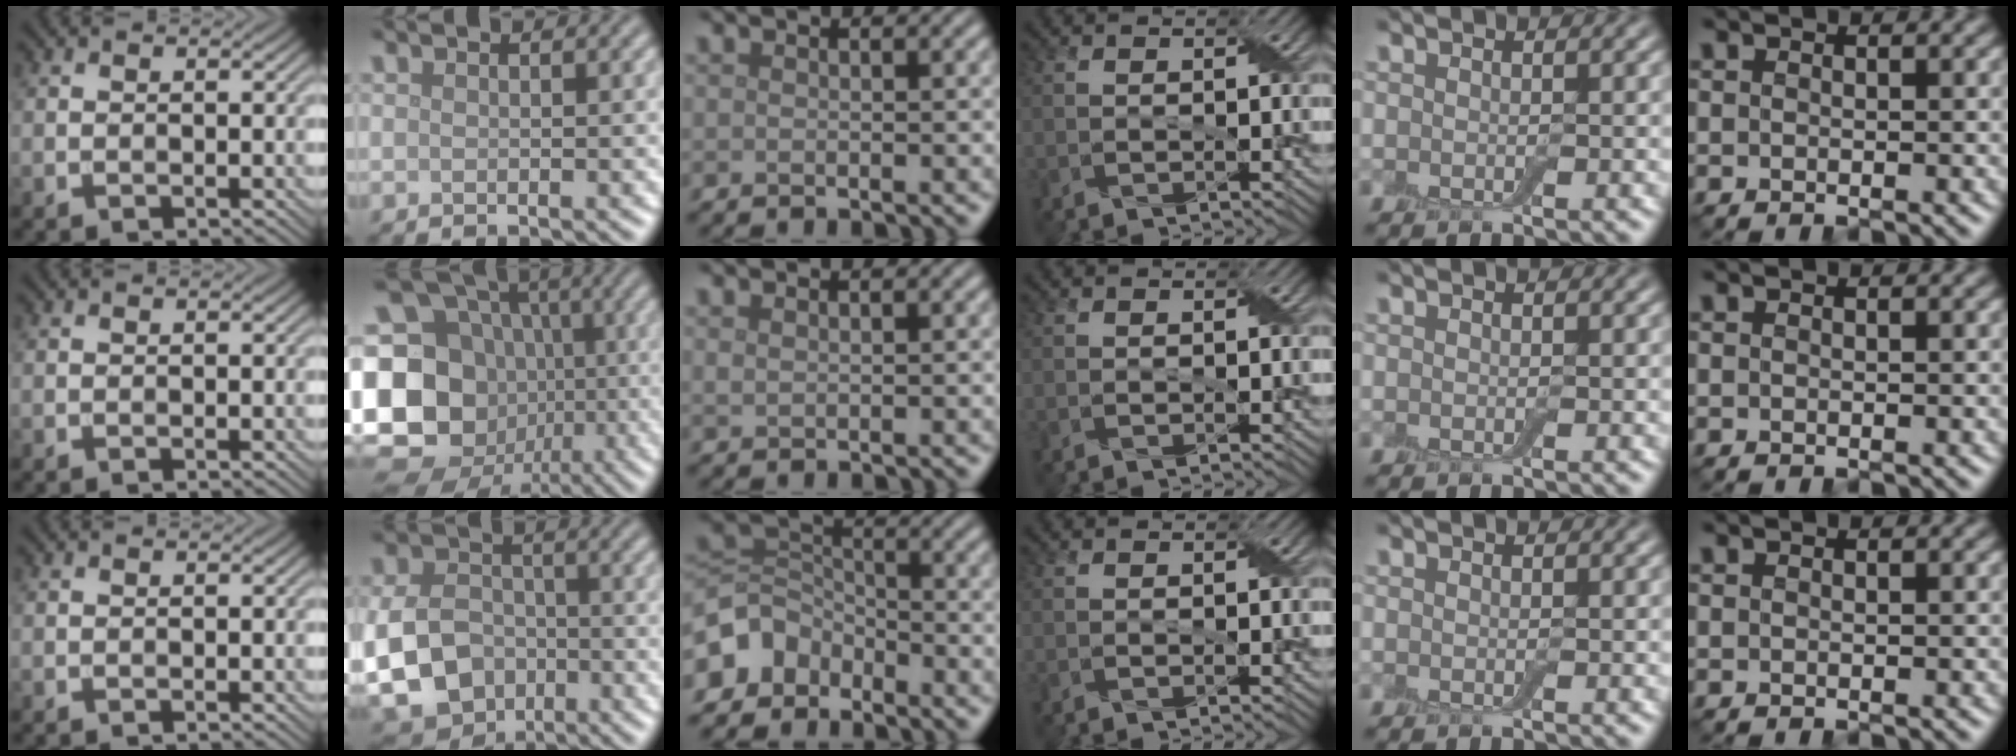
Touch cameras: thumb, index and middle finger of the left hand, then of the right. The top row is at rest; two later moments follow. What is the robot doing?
{"motion": "fold", "object": "aluminum foil"}